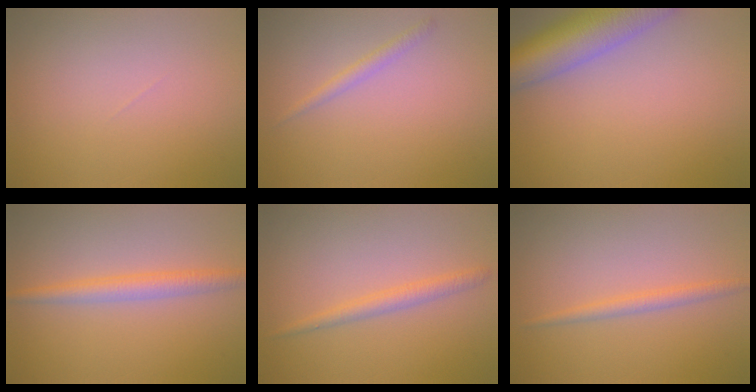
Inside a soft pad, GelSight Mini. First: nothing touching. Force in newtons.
{"total": 1.2, "press": 1.2, "slide": 0.0}
{"total": 8.6, "press": 8.5, "slide": 0.6}
{"total": 2.7, "press": 2.7, "slide": 0.1}
{"total": 1.8, "press": 1.8, "slide": 0.1}
{"total": 1.6, "press": 1.6, "slide": 0.0}